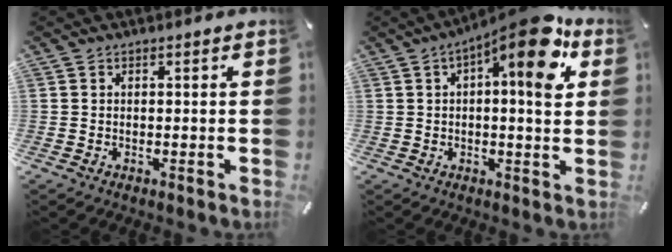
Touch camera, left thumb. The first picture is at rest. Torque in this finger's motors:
{"motor_torque": [1.72, 2.68, 0.92, 0.32, 0.19]}